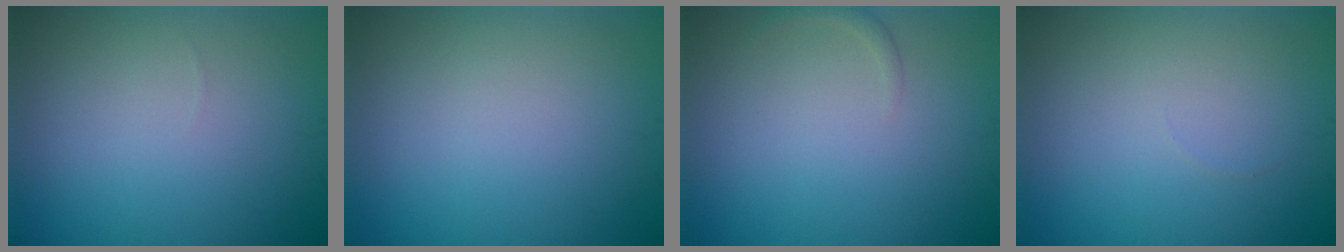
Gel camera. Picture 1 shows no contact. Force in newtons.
{"total": 0.0}
{"total": 0.7, "press": 0.7, "slide": 0.0}
{"total": 0.0}